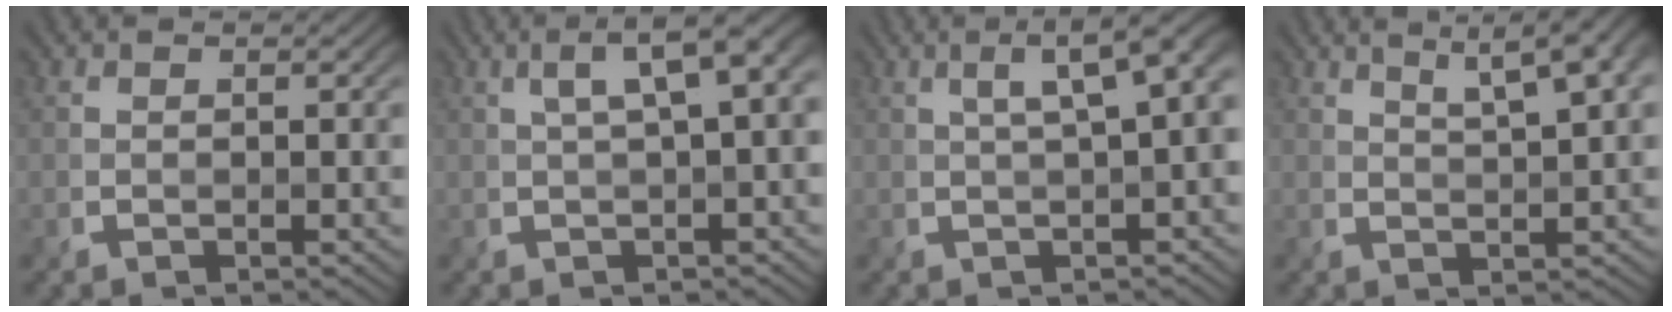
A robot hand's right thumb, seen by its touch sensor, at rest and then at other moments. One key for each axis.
{"total": 5.8, "fx": 1.4, "fy": 1.4, "fz": 5.4, "tx": -0.077, "ty": 0.023, "tz": 0.023}
{"total": 6.5, "fx": 1.4, "fy": 1.5, "fz": 6.1, "tx": -0.077, "ty": 0.027, "tz": 0.024}
{"total": 8.4, "fx": 4.9, "fy": 2.2, "fz": 6.4, "tx": -0.088, "ty": 0.020, "tz": 0.062}